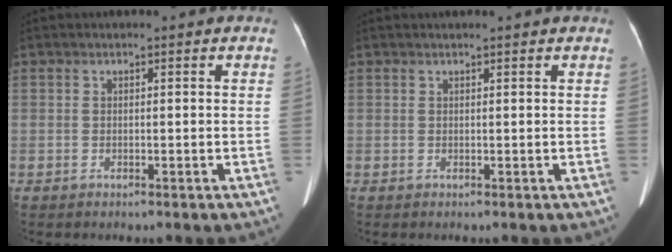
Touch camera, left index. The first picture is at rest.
{"total": 2.1, "force": [1.9, -0.1, 0.8], "torque": [-0.010, 0.020, 0.024]}